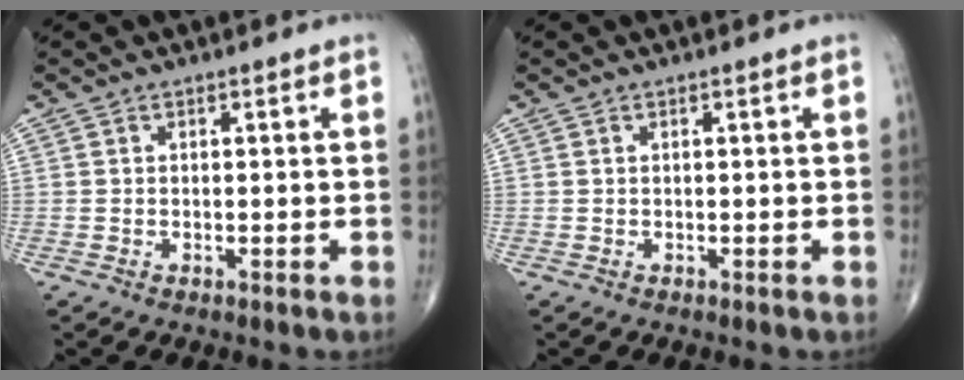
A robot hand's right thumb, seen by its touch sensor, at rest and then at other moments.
{"total": 0.0}